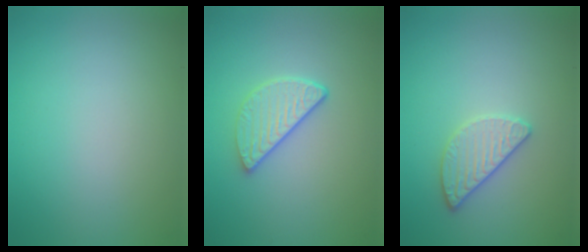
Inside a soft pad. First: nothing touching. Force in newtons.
{"total": 3.1, "press": 2.4, "slide": 1.9}
{"total": 2.5, "press": 2.3, "slide": 0.8}